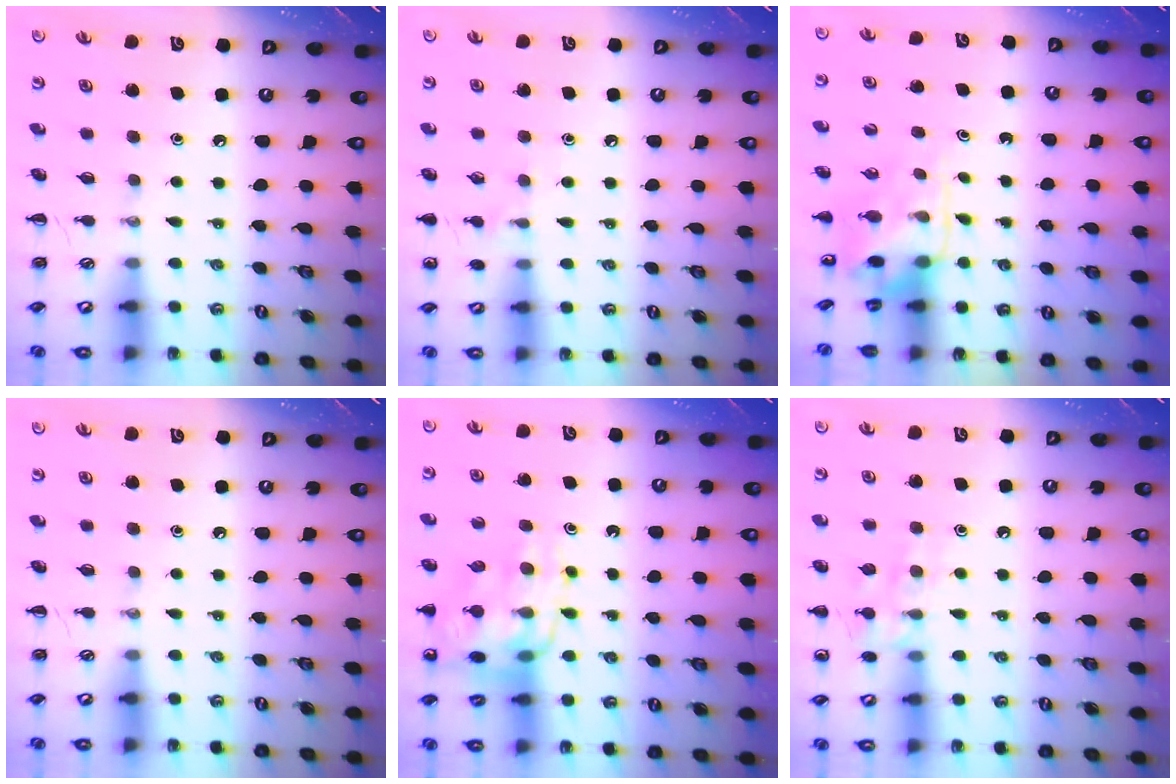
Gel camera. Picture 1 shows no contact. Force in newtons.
{"total": 5.5, "press": 5.4, "slide": 1.3}
{"total": 3.9, "press": 3.8, "slide": 0.9}
{"total": 0.0}
{"total": 14.4, "press": 14.1, "slide": 3.1}
{"total": 10.0, "press": 9.9, "slide": 1.0}